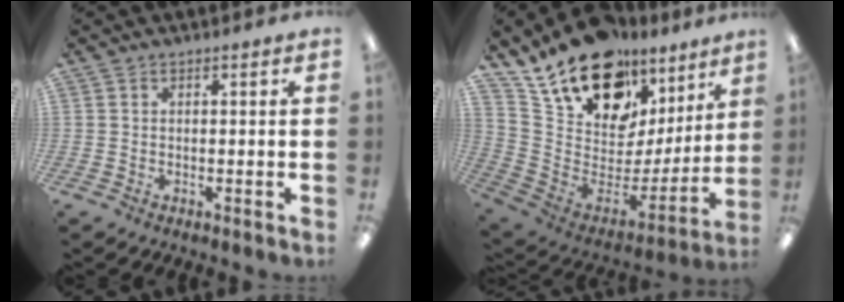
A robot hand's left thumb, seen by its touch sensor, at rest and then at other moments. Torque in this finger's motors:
{"motor_torque": [2.67, 1.85, 1.36, -1.41, 0.46]}